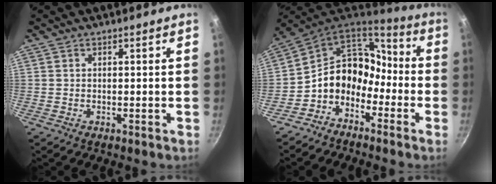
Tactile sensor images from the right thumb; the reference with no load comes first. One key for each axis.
{"total": 12.5, "fx": -4.9, "fy": 9.7, "fz": 6.2, "tx": -0.068, "ty": 0.075, "tz": -0.113}